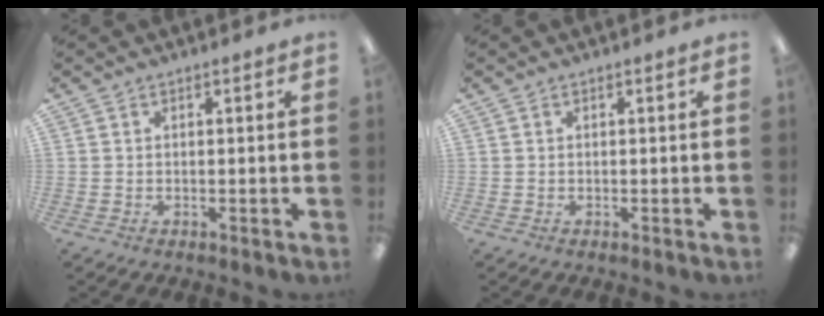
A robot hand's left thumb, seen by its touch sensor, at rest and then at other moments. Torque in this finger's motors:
{"motor_torque": [-0.01, 0.00, 0.01, 0.03, 0.00]}